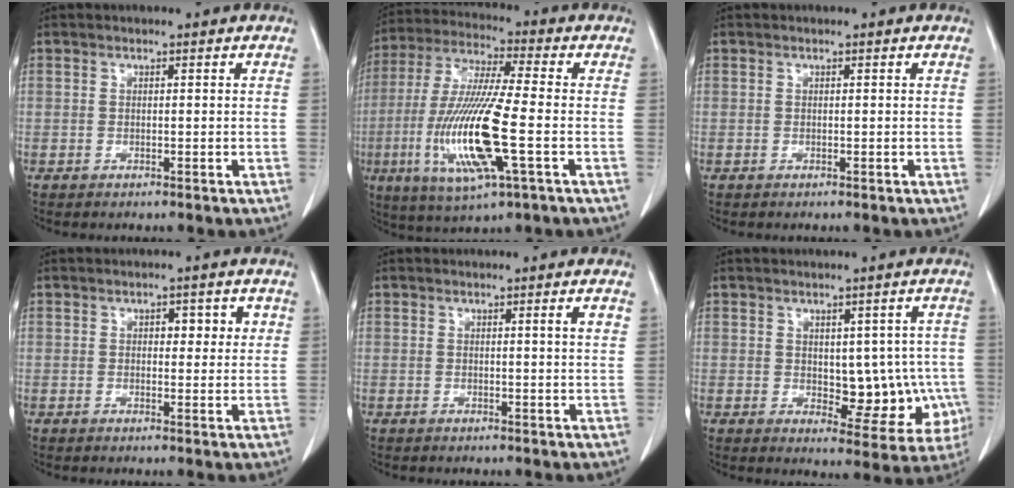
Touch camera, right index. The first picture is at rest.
{"total": 16.6, "force": [-3.9, 1.4, 16.1], "torque": [-0.337, -0.017, -0.071]}
{"total": 0.0}
{"total": 3.4, "force": [1.2, 1.7, 2.7], "torque": [-0.030, 0.005, 0.014]}
{"total": 1.7, "force": [0.7, -0.3, 1.6], "torque": [-0.022, -0.001, 0.009]}
{"total": 9.6, "force": [-0.6, 5.2, 8.1], "torque": [-0.077, 0.008, 0.009]}